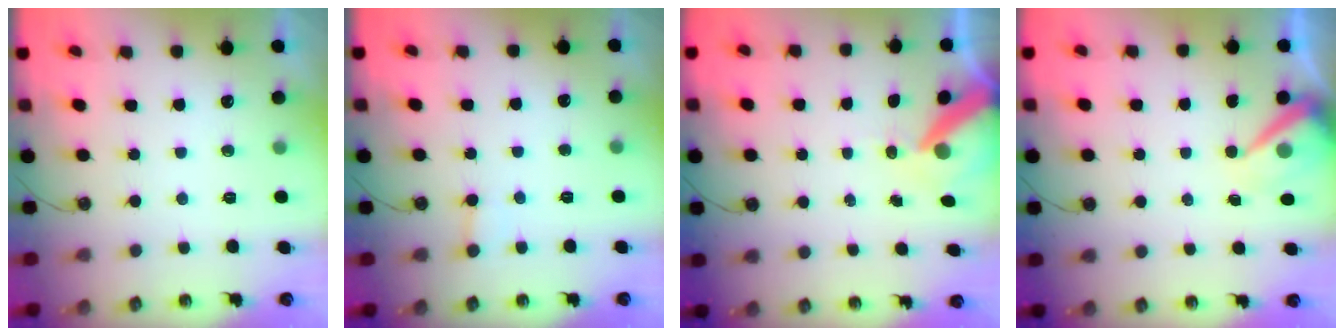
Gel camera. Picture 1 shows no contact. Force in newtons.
{"total": 2.1, "press": 2.1, "slide": 0.2}
{"total": 9.4, "press": 9.3, "slide": 1.5}
{"total": 8.0, "press": 8.0, "slide": 0.8}